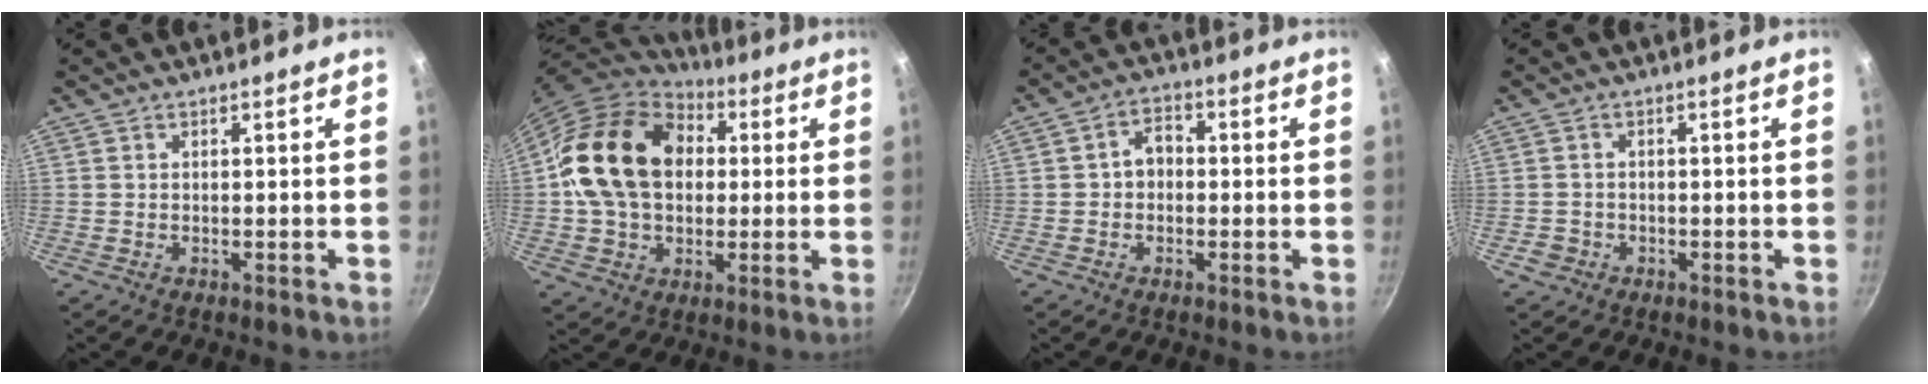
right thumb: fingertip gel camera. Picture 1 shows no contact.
{"total": 20.3, "force": [2.7, 15.3, 13.0], "torque": [-0.207, 0.029, 0.040]}
{"total": 4.4, "force": [-0.3, 3.5, 2.8], "torque": [-0.018, 0.015, -0.012]}
{"total": 2.5, "force": [-1.1, 2.1, 0.7], "torque": [-0.006, 0.012, -0.014]}